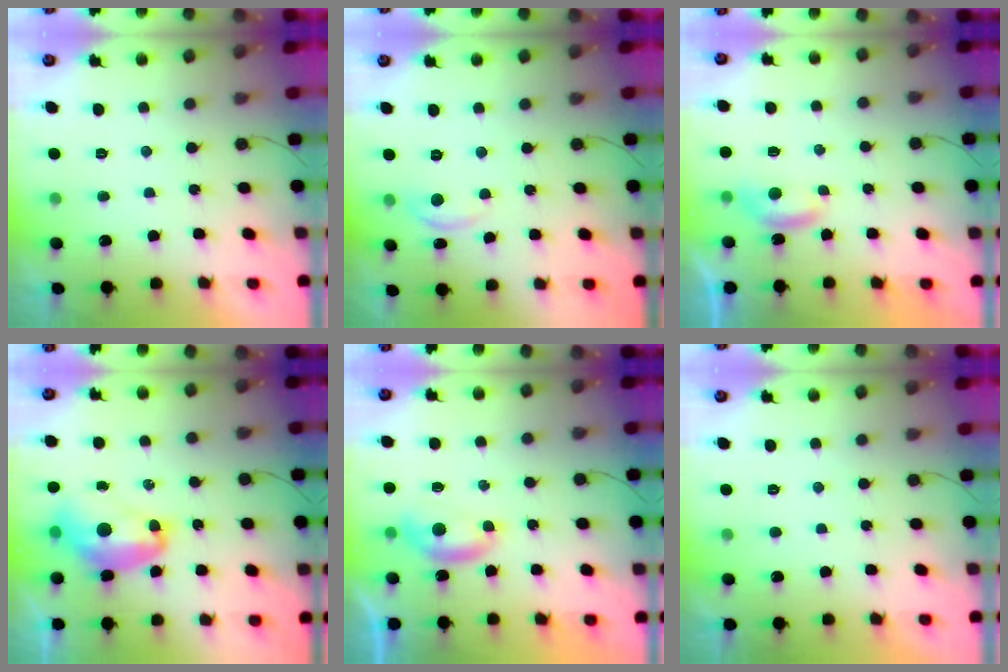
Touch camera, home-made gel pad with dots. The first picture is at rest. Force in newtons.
{"total": 4.1, "press": 4.1, "slide": 0.2}
{"total": 4.1, "press": 4.1, "slide": 0.4}
{"total": 12.3, "press": 12.2, "slide": 1.1}
{"total": 4.5, "press": 4.5, "slide": 0.6}
{"total": 0.0}